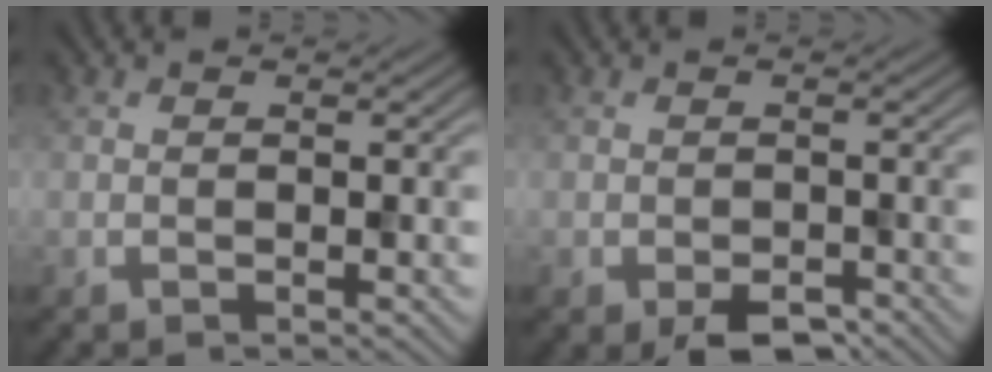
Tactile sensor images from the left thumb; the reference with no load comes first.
{"total": 3.6, "force": [-2.4, 1.7, 2.1], "torque": [-0.032, -0.009, -0.035]}